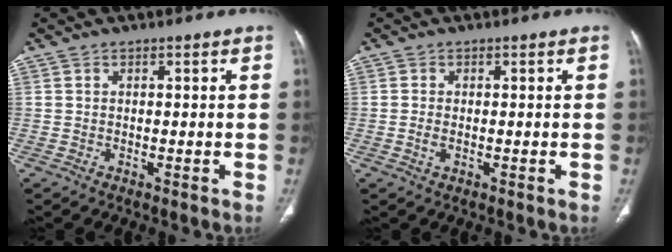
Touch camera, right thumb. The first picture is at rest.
{"total": 1.5, "force": [-0.3, 0.9, 1.2], "torque": [-0.029, 0.000, -0.005]}